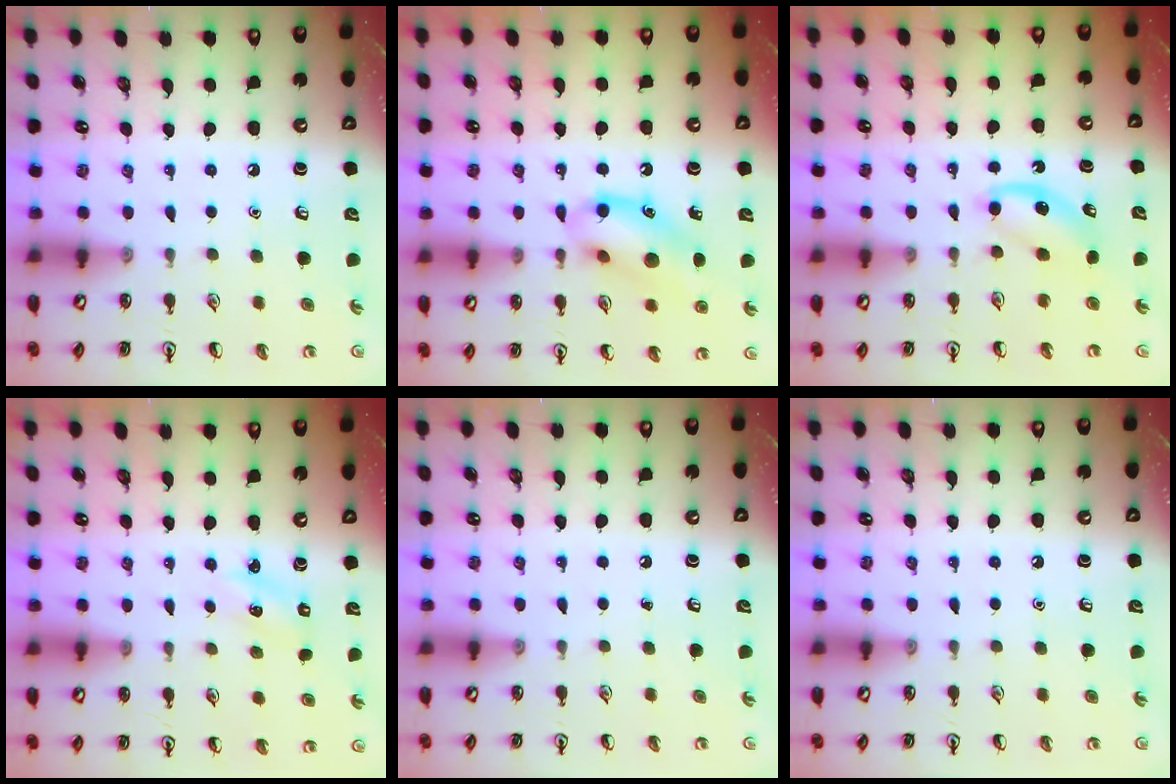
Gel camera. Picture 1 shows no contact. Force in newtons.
{"total": 13.3, "press": 13.2, "slide": 1.7}
{"total": 3.9, "press": 3.8, "slide": 1.1}
{"total": 1.5, "press": 1.4, "slide": 0.4}
{"total": 0.0}
{"total": 0.0}